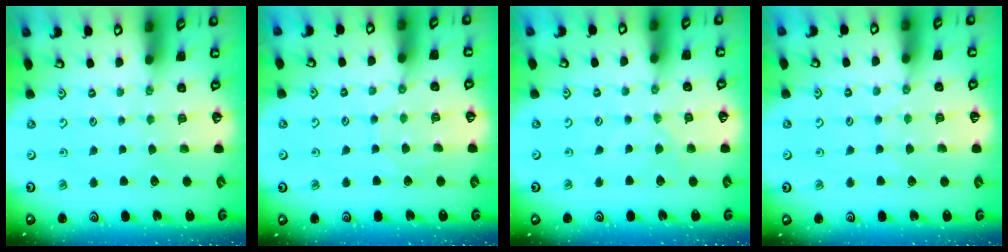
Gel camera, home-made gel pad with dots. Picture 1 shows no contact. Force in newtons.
{"total": 3.3, "press": 3.2, "slide": 0.4}
{"total": 0.0}
{"total": 4.8, "press": 4.8, "slide": 0.5}